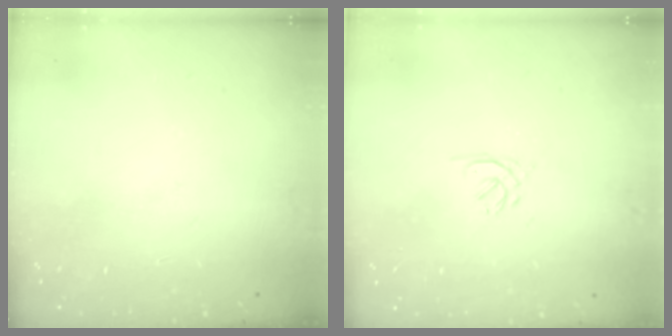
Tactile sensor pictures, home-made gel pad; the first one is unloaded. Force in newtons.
{"total": 1.3, "press": 1.2, "slide": 0.5}